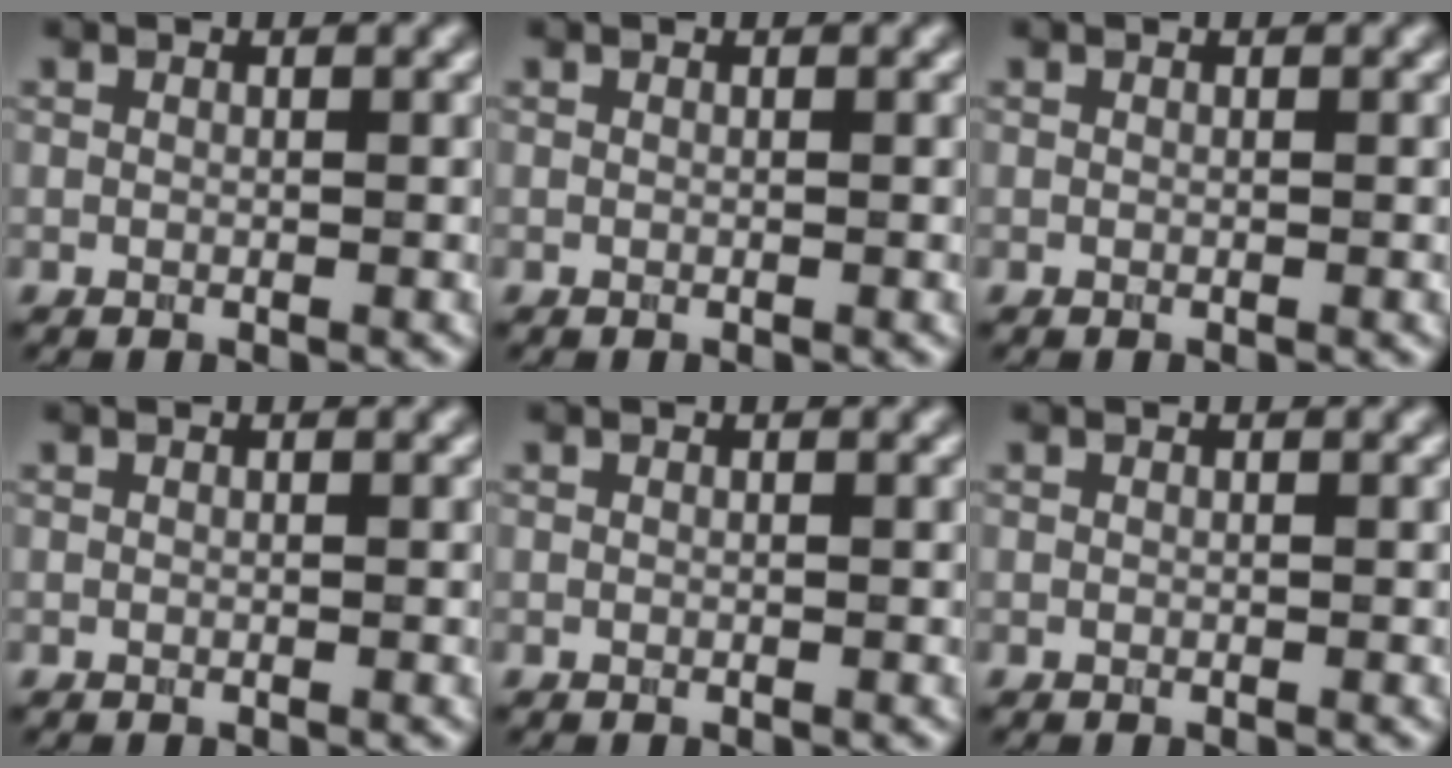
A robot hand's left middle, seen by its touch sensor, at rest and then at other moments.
{"total": 0.0}
{"total": 0.0}
{"total": 0.0}
{"total": 0.0}
{"total": 0.0}